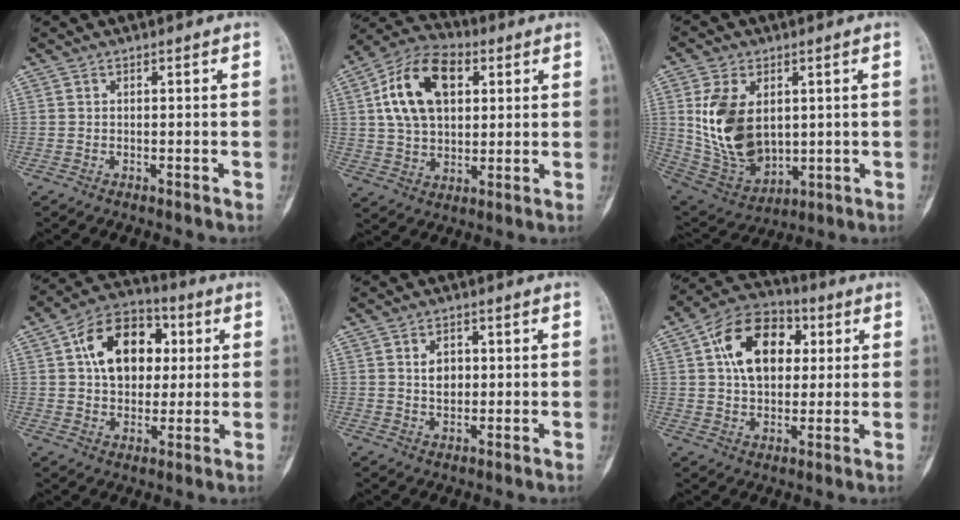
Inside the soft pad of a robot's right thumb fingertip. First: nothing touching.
{"total": 16.2, "force": [4.4, 10.2, 11.7], "torque": [-0.188, 0.010, 0.075]}
{"total": 16.7, "force": [2.1, 11.1, 12.4], "torque": [-0.203, -0.015, 0.063]}
{"total": 16.0, "force": [3.3, 11.4, 10.7], "torque": [-0.128, 0.016, 0.047]}
{"total": 4.3, "force": [0.6, 3.3, 2.7], "torque": [-0.019, -0.001, 0.010]}
{"total": 16.0, "force": [3.8, 10.9, 11.2], "torque": [-0.148, 0.012, 0.057]}